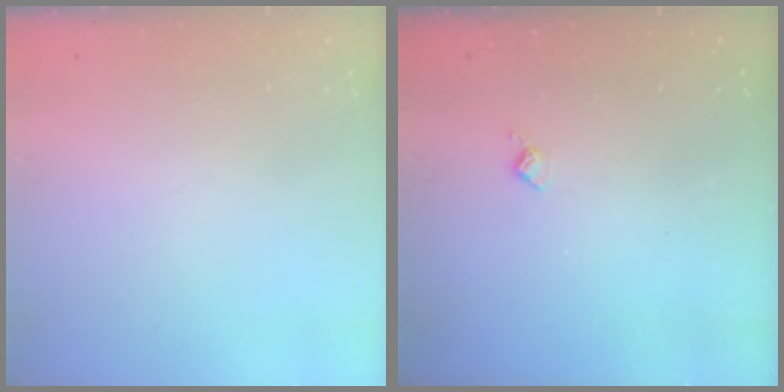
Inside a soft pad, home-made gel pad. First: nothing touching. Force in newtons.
{"total": 3.2, "press": 3.2, "slide": 0.5}